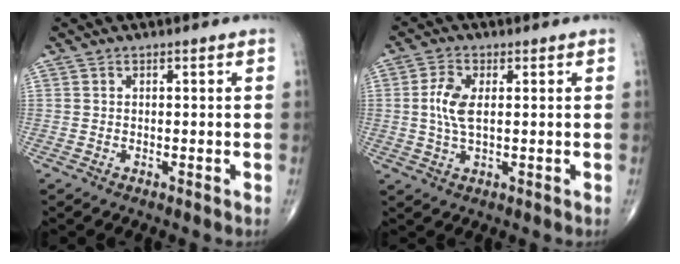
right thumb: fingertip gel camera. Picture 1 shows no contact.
{"total": 5.8, "force": [0.6, 2.8, 5.0], "torque": [-0.116, 0.001, 0.010]}